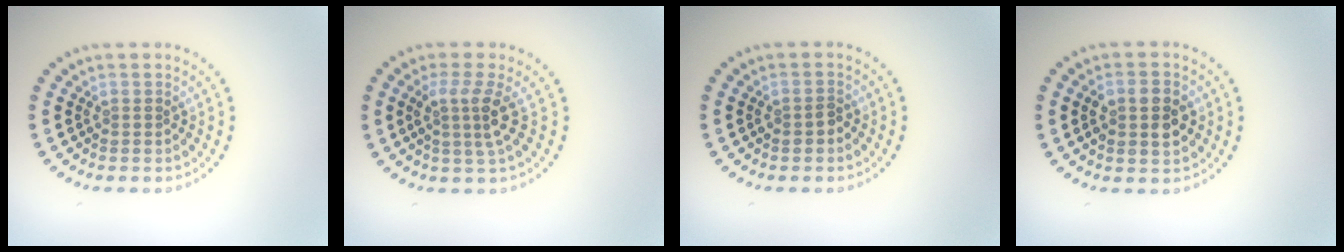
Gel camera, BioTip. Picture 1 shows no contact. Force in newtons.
{"total": 2.9, "press": 2.1, "slide": 2.0}
{"total": 1.2, "press": 1.1, "slide": 0.4}
{"total": 3.5, "press": 3.5, "slide": 0.3}